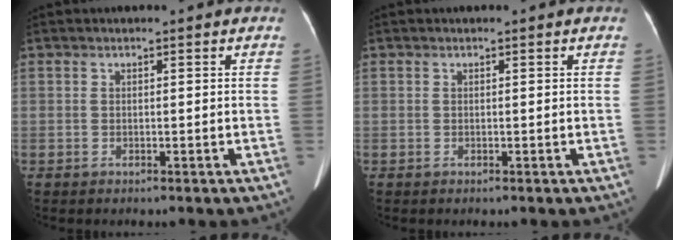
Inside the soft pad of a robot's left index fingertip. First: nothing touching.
{"total": 0.0}